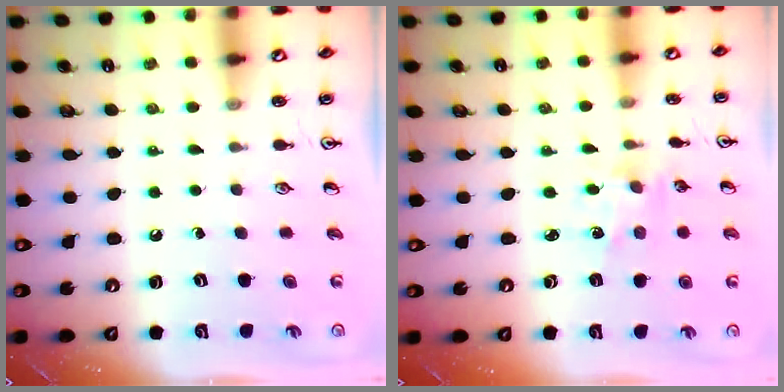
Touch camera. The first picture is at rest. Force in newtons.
{"total": 1.1, "press": 1.1, "slide": 0.2}